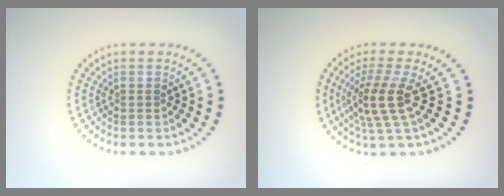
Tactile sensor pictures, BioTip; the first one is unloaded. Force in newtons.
{"total": 3.8, "press": 3.0, "slide": 2.4}